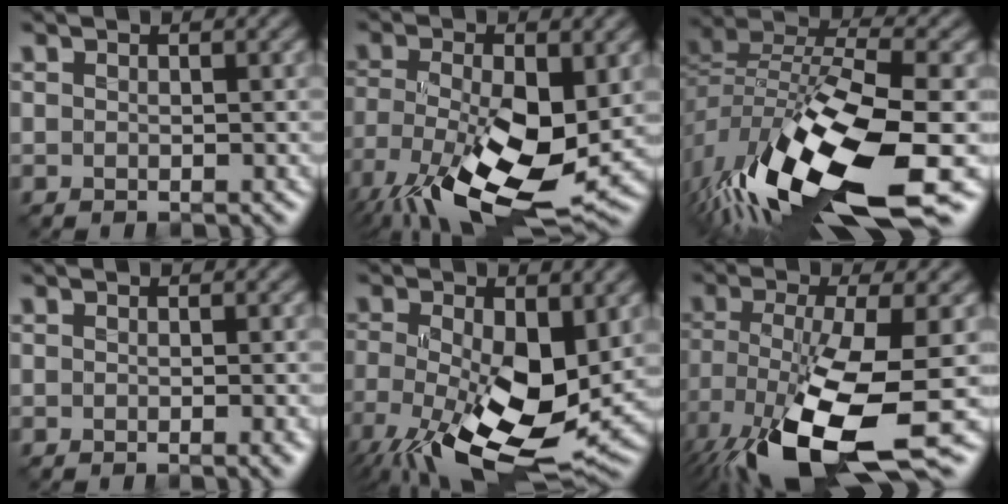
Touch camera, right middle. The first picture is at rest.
{"total": 13.7, "force": [-5.2, 5.8, 11.3], "torque": [-0.232, -0.043, -0.091]}
{"total": 16.4, "force": [-8.2, 5.5, 13.0], "torque": [-0.270, -0.025, -0.140]}
{"total": 1.3, "force": [-0.3, 0.3, 1.2], "torque": [-0.013, -0.003, -0.007]}
{"total": 13.4, "force": [-3.7, 6.1, 11.4], "torque": [-0.218, -0.032, -0.064]}
{"total": 13.0, "force": [-6.3, 3.7, 10.8], "torque": [-0.223, -0.032, -0.112]}